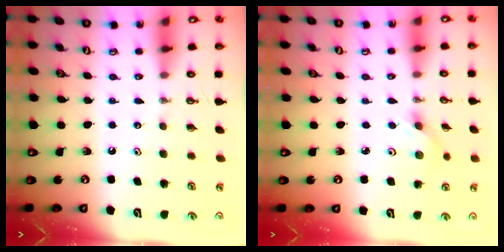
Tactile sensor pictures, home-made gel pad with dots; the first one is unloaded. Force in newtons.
{"total": 2.8, "press": 2.4, "slide": 1.4}